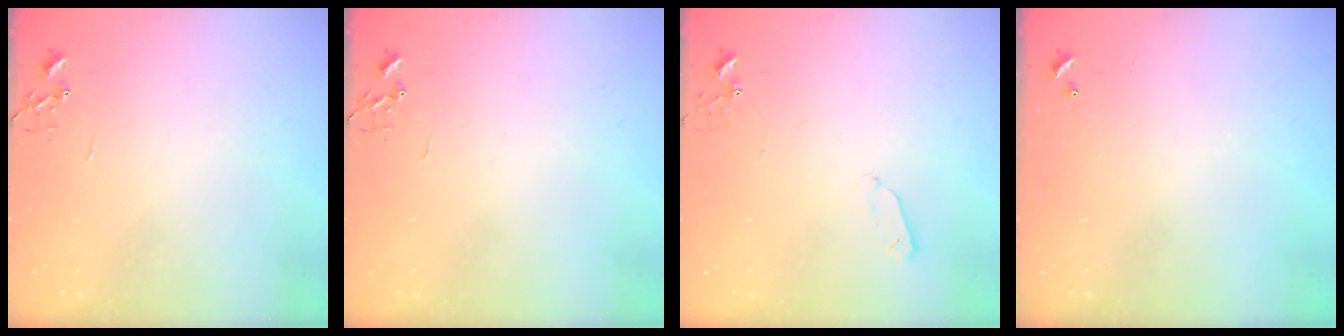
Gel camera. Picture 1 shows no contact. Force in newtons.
{"total": 0.0}
{"total": 3.3, "press": 3.2, "slide": 0.6}
{"total": 0.0}